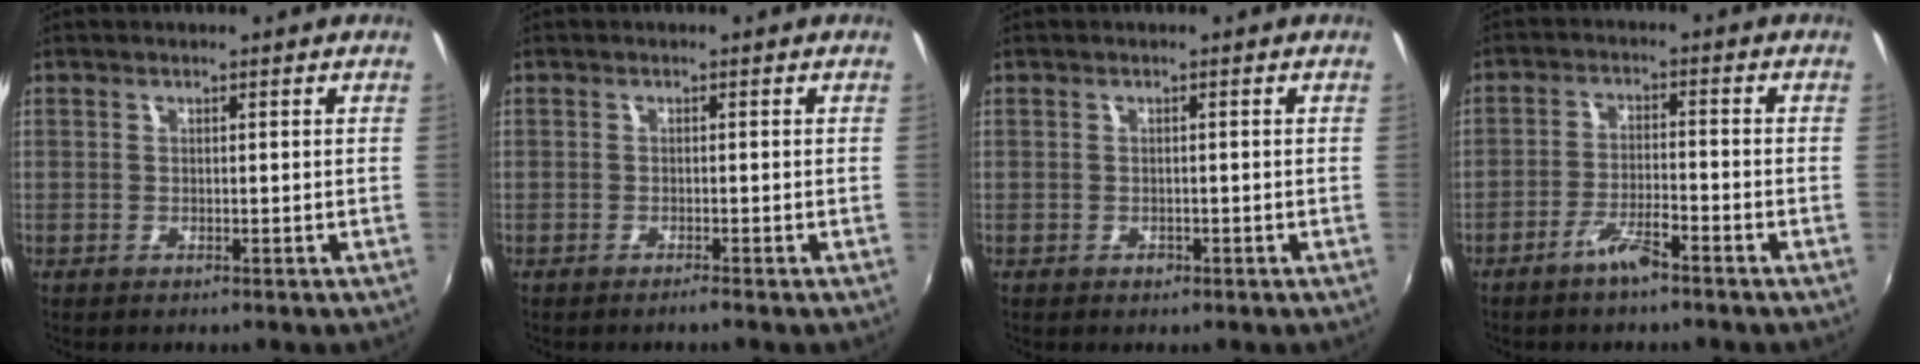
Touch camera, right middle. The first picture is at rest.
{"total": 0.8, "force": [-0.7, -0.2, 0.3], "torque": [-0.002, -0.003, -0.014]}
{"total": 1.0, "force": [-0.6, 0.7, 0.2], "torque": [-0.004, -0.002, -0.009]}
{"total": 4.9, "force": [-3.7, 0.7, 3.2], "torque": [-0.074, 0.002, -0.069]}